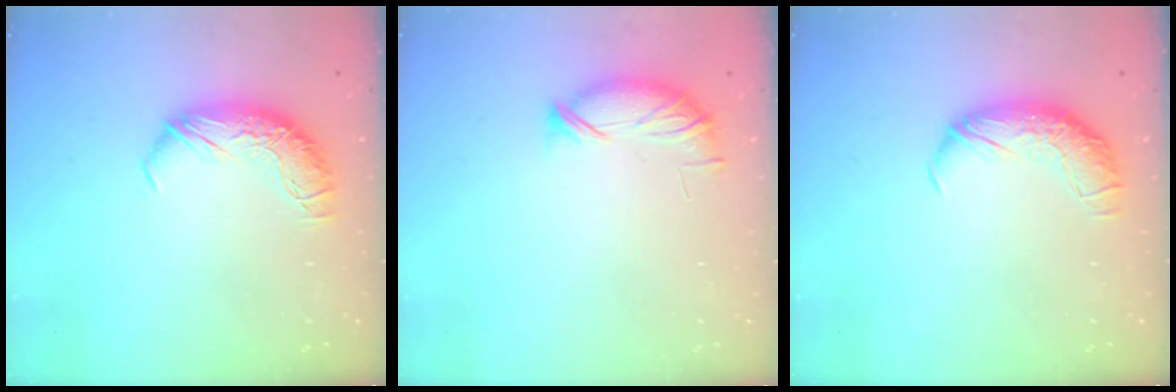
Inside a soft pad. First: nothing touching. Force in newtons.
{"total": 6.1, "press": 6.1, "slide": 0.8}
{"total": 1.6, "press": 0.6, "slide": 1.5}